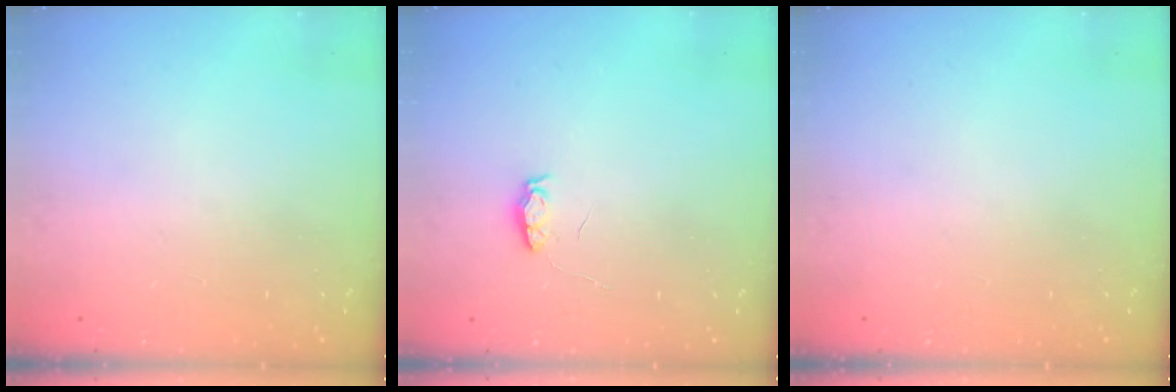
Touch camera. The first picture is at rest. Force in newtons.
{"total": 4.0, "press": 4.0, "slide": 0.6}
{"total": 0.0}